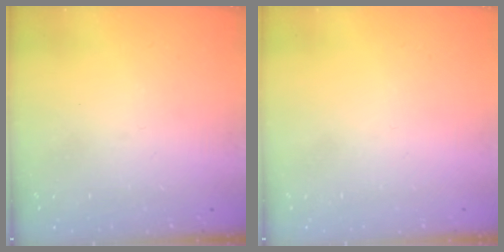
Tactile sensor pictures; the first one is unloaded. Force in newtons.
{"total": 1.5, "press": 1.5, "slide": 0.1}